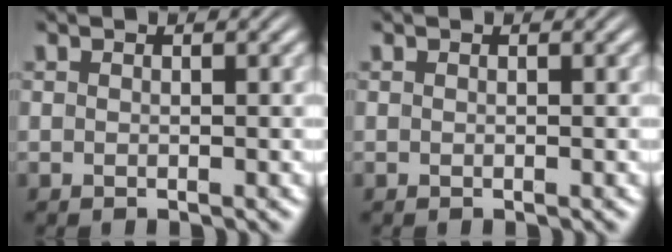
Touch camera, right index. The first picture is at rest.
{"total": 0.0}